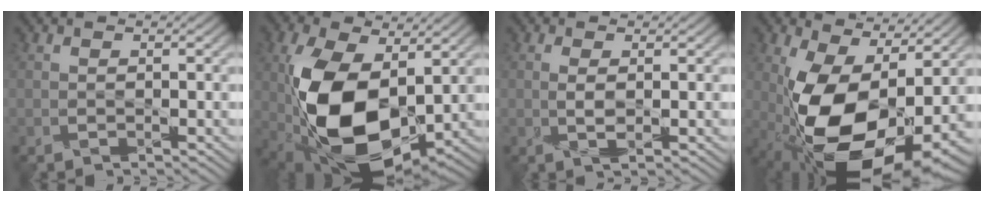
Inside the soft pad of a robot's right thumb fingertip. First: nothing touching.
{"total": 15.0, "force": [-0.1, 8.7, 12.2], "torque": [-0.265, -0.017, 0.006]}
{"total": 1.6, "force": [0.2, 0.1, 1.6], "torque": [-0.037, 0.005, 0.003]}
{"total": 15.7, "force": [-1.9, 7.9, 13.4], "torque": [-0.244, -0.018, -0.026]}